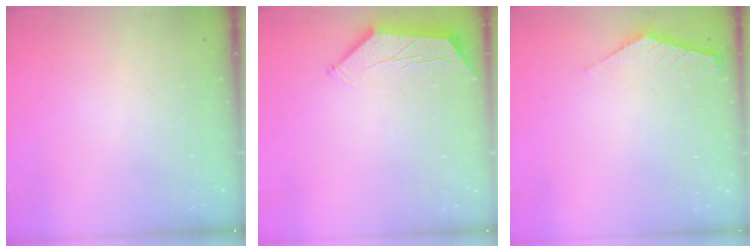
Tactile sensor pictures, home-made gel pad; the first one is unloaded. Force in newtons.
{"total": 3.3, "press": 3.3, "slide": 0.4}
{"total": 1.3, "press": 1.3, "slide": 0.3}